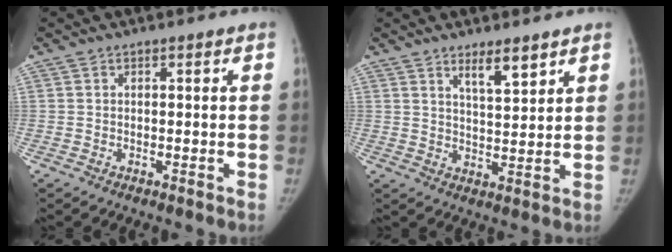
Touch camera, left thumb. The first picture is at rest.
{"total": 5.3, "force": [3.7, 1.3, 3.6], "torque": [-0.051, -0.033, 0.065]}